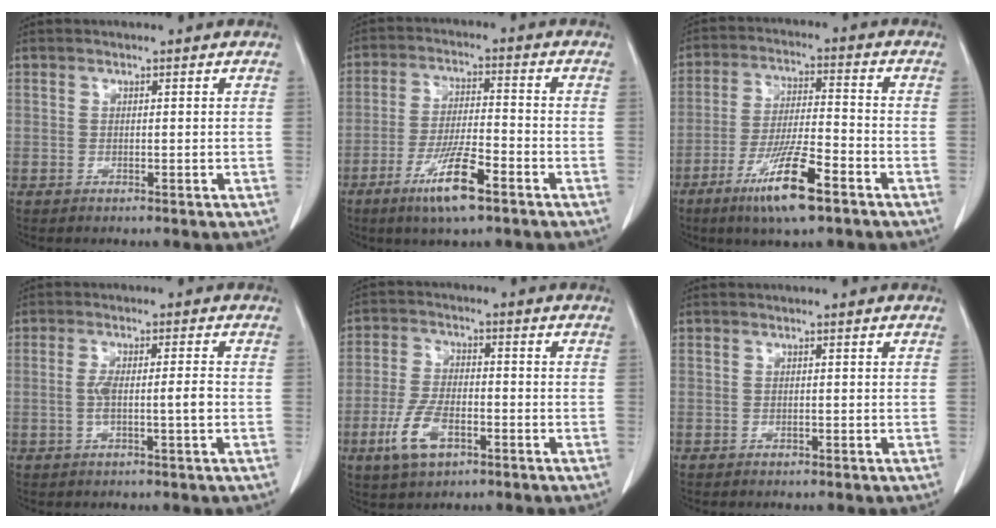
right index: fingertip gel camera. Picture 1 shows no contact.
{"total": 9.2, "force": [-5.4, 1.1, 7.4], "torque": [-0.141, -0.014, -0.095]}
{"total": 11.4, "force": [-6.6, 1.2, 9.2], "torque": [-0.175, -0.021, -0.118]}
{"total": 4.4, "force": [-0.8, 0.3, 4.3], "torque": [-0.087, 0.006, -0.010]}
{"total": 7.8, "force": [-3.6, 3.6, 6.0], "torque": [-0.135, -0.003, -0.067]}
{"total": 0.0}